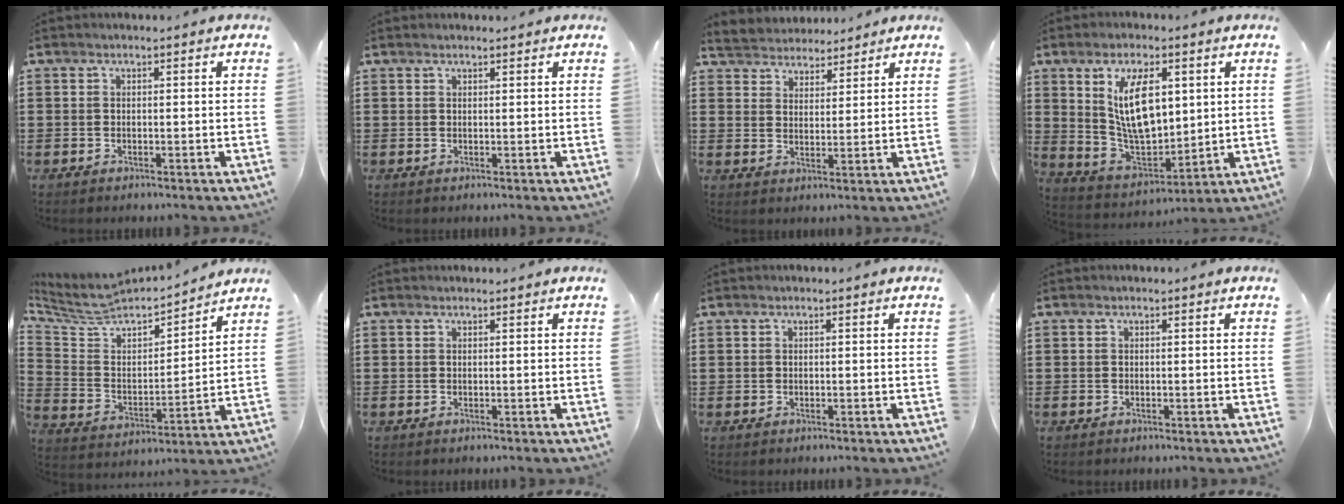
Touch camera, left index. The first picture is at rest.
{"total": 0.7, "force": [0.7, 0.0, 0.2], "torque": [-0.005, 0.000, 0.013]}
{"total": 4.0, "force": [3.7, 1.2, -0.7], "torque": [-0.006, -0.014, 0.068]}
{"total": 11.5, "force": [3.7, 5.8, 9.2], "torque": [-0.174, 0.001, 0.064]}
{"total": 5.9, "force": [5.2, 1.9, 2.0], "torque": [-0.070, -0.039, 0.084]}
{"total": 0.0}
{"total": 0.0}
{"total": 0.0}